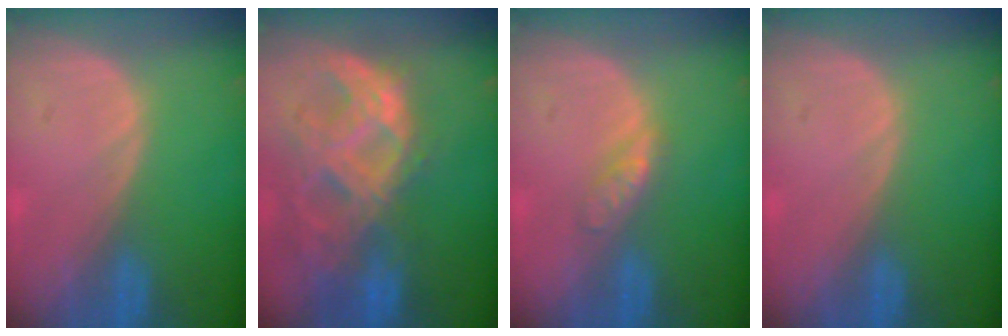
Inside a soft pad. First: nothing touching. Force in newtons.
{"total": 11.2, "press": 9.4, "slide": 6.0}
{"total": 2.7, "press": 2.7, "slide": 0.3}
{"total": 0.0}